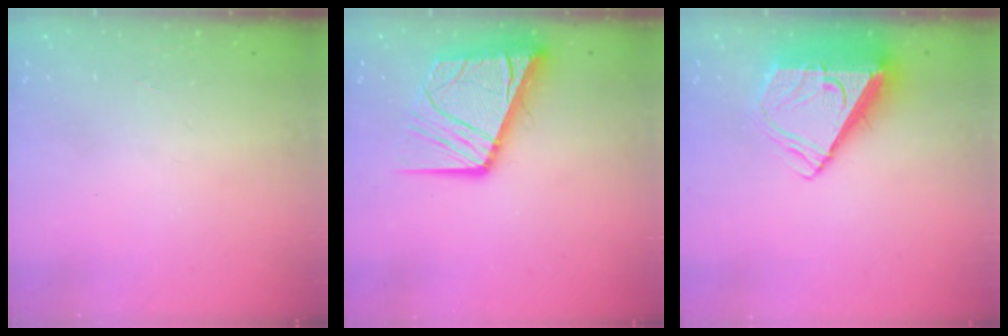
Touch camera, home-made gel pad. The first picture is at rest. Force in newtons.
{"total": 15.2, "press": 15.1, "slide": 1.9}
{"total": 9.4, "press": 9.3, "slide": 1.4}